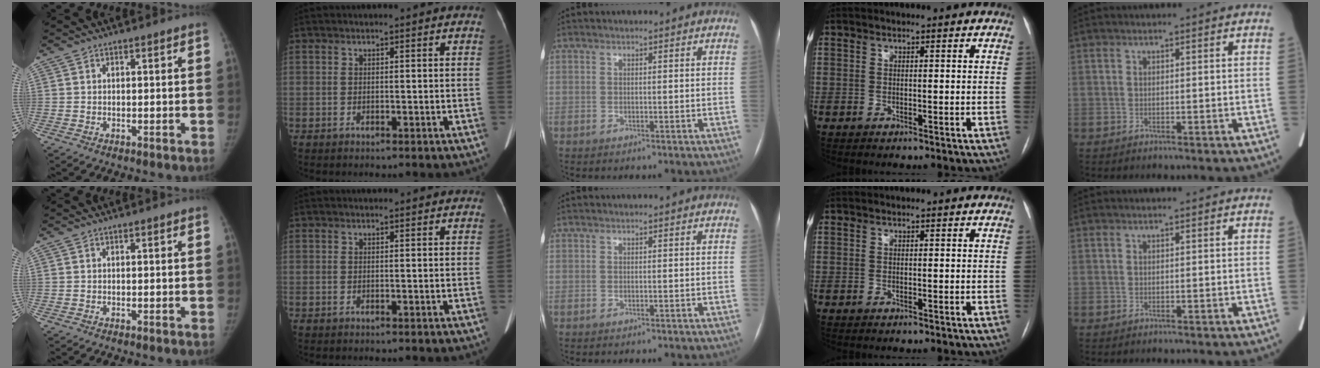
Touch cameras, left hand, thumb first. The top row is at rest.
{"index": {"total": 1.2, "force": [1.1, 0.3, 0.2], "torque": [-0.011, 0.012, 0.011]}}